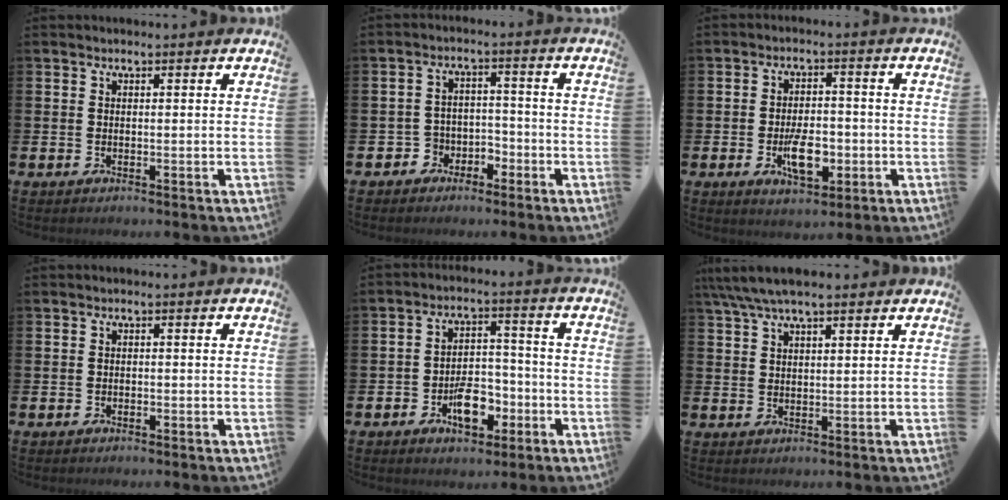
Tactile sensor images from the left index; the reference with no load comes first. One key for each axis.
{"total": 3.5, "fx": -2.5, "fy": 2.4, "fz": -0.1, "tx": -0.019, "ty": 0.007, "tz": -0.057}
{"total": 6.1, "fx": -1.8, "fy": 3.1, "fz": 5.0, "tx": -0.086, "ty": 0.001, "tz": -0.036}
{"total": 0.7, "fx": -0.5, "fy": 0.5, "fz": 0.2, "tx": -0.003, "ty": 0.003, "tz": -0.011}
{"total": 6.6, "fx": -3.0, "fy": 3.9, "fz": 4.4, "tx": -0.069, "ty": 0.016, "tz": -0.052}
{"total": 5.2, "fx": 4.1, "fy": 1.2, "fz": 2.8, "tx": -0.064, "ty": -0.003, "tz": 0.076}